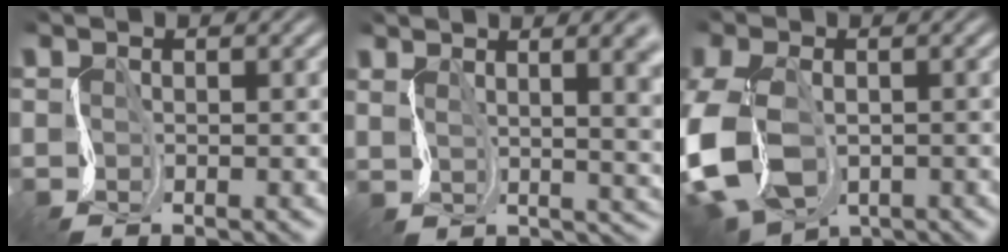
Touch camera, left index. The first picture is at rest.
{"total": 11.5, "force": [4.2, 5.6, 9.2], "torque": [-0.133, 0.046, 0.058]}
{"total": 10.1, "force": [-4.4, 6.2, 6.6], "torque": [-0.182, -0.039, -0.068]}